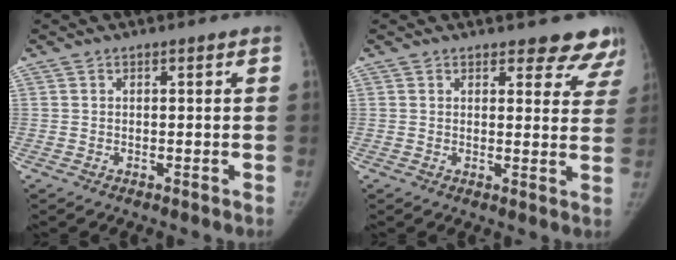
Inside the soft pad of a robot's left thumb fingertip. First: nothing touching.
{"total": 8.0, "force": [7.1, 3.2, 2.1], "torque": [0.027, -0.037, 0.057]}